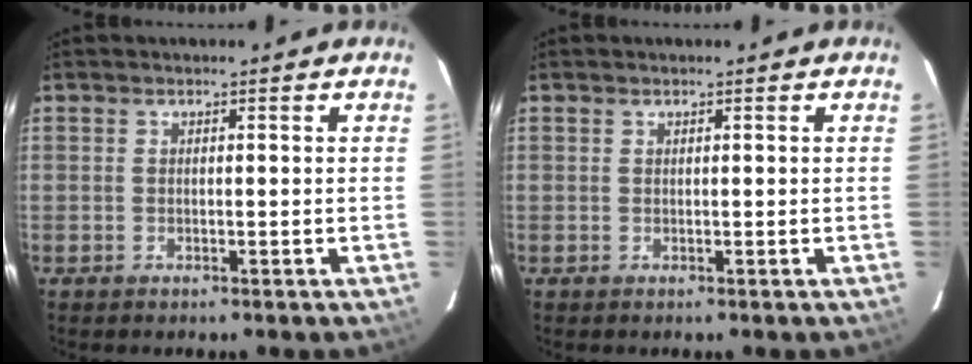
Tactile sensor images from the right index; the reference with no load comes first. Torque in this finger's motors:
{"motor_torque": [0.09, 0.21, 0.03, 0.01]}